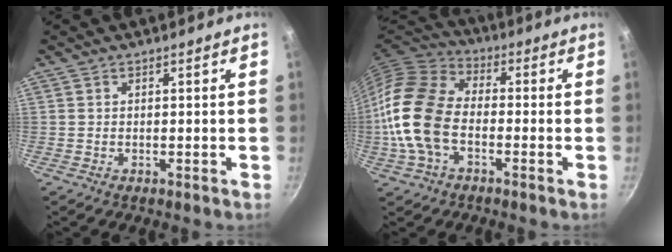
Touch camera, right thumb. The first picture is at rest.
{"total": 16.0, "force": [-3.6, 10.0, 12.0], "torque": [-0.220, 0.032, -0.089]}